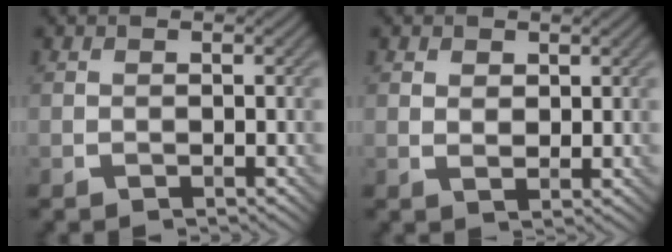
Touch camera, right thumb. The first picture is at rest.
{"total": 1.6, "force": [1.0, 0.9, 0.8], "torque": [-0.014, -0.004, 0.020]}